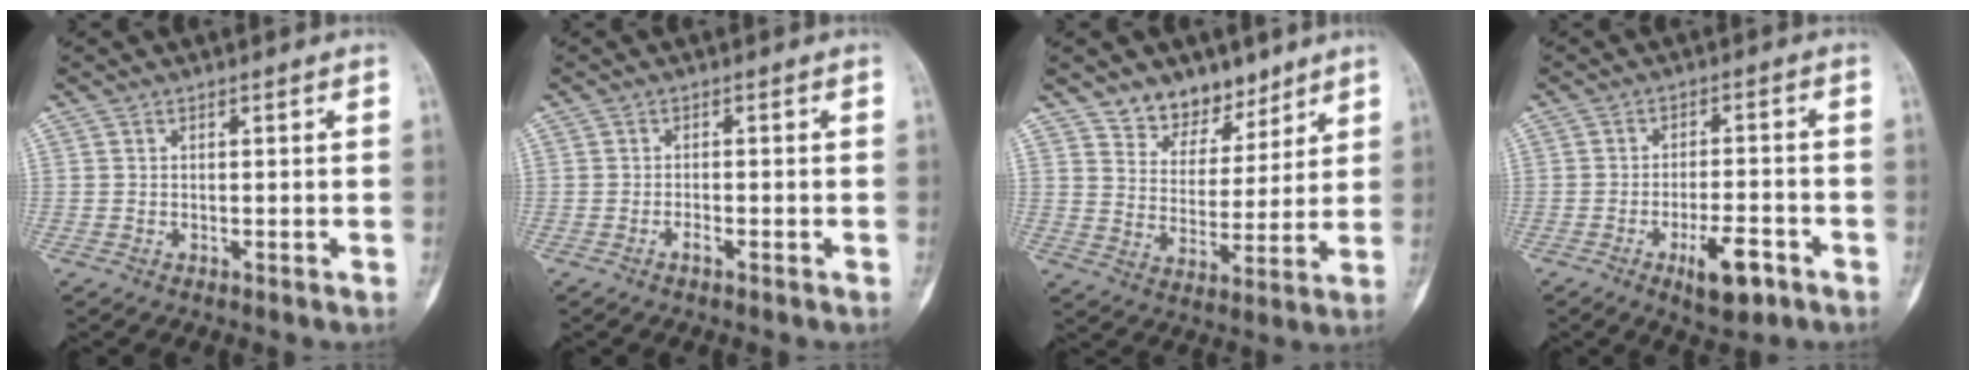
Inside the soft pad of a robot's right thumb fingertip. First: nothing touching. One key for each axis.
{"total": 1.3, "fx": -0.8, "fy": 0.4, "fz": 0.9, "tx": -0.018, "ty": 0.005, "tz": -0.016}
{"total": 9.6, "fx": 7.2, "fy": 5.9, "fz": 2.4, "tx": 0.005, "ty": -0.050, "tz": 0.129}
{"total": 7.7, "fx": -4.0, "fy": 2.9, "fz": 6.0, "tx": -0.086, "ty": 0.017, "tz": -0.057}